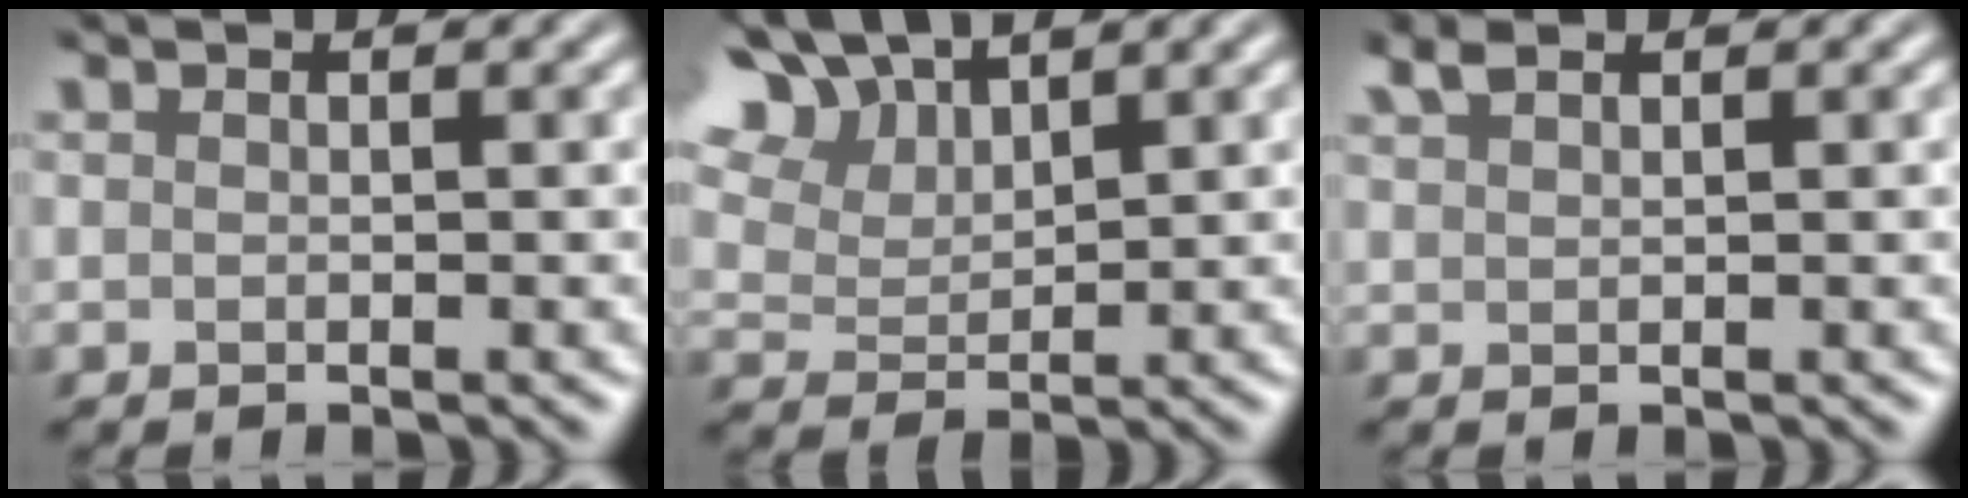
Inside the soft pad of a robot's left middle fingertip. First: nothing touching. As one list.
[{"total": 6.6, "force": [5.0, 3.0, 3.1], "torque": [-0.111, 0.017, 0.116]}, {"total": 1.3, "force": [0.3, -1.0, -0.8], "torque": [-0.004, -0.009, 0.041]}]